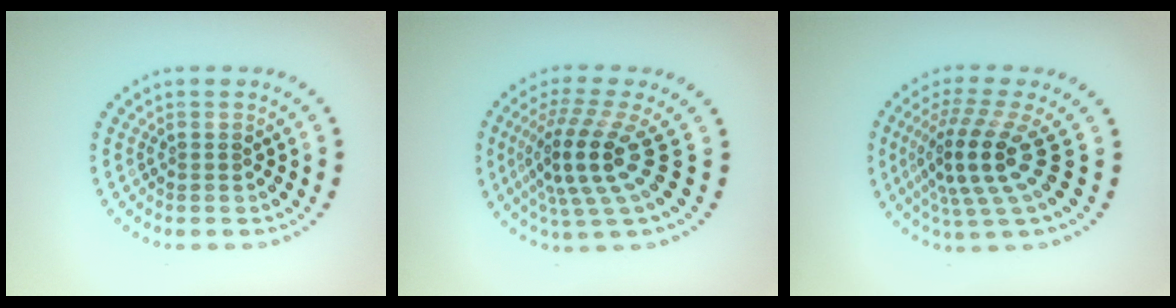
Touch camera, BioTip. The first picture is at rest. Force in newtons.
{"total": 4.9, "press": 3.6, "slide": 3.3}
{"total": 4.9, "press": 3.6, "slide": 3.3}